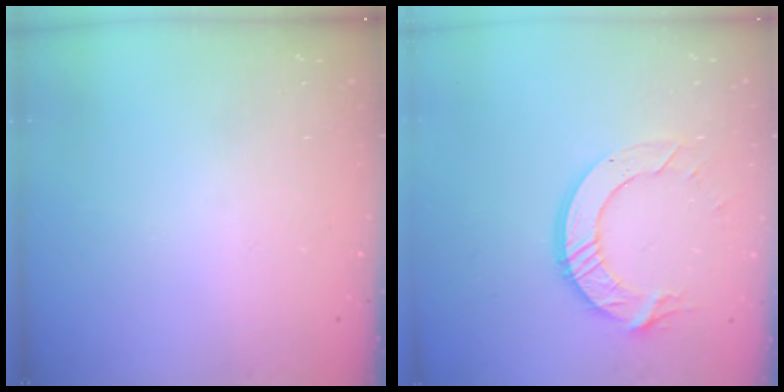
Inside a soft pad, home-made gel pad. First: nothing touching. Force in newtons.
{"total": 11.1, "press": 11.0, "slide": 1.1}